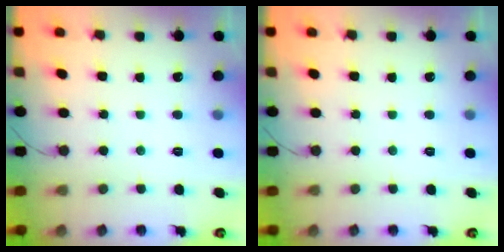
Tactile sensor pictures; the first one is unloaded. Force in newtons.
{"total": 0.0}